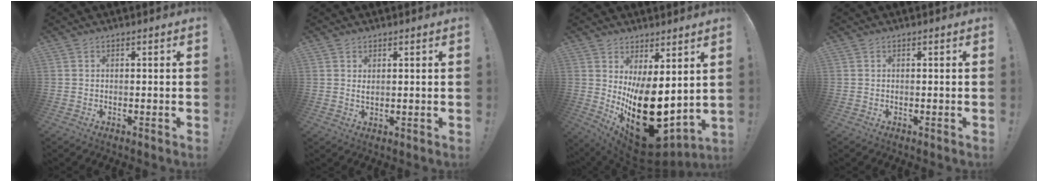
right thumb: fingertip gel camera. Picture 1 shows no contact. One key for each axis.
{"total": 1.6, "fx": 1.2, "fy": 0.6, "fz": 0.9, "tx": -0.002, "ty": -0.008, "tz": 0.019}
{"total": 21.0, "fx": 0.1, "fy": 11.4, "fz": 17.7, "tx": -0.275, "ty": -0.034, "tz": 0.020}
{"total": 0.0}